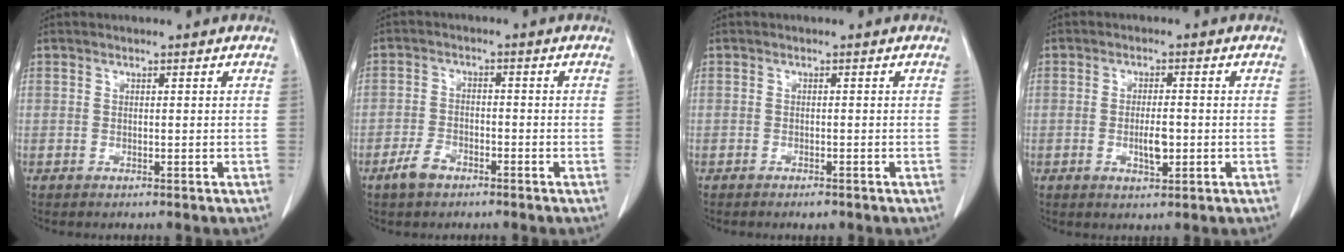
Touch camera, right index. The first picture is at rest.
{"total": 3.8, "force": [-2.6, 2.0, 1.8], "torque": [-0.036, 0.003, -0.046]}
{"total": 1.3, "force": [-1.0, 0.3, 0.7], "torque": [-0.013, -0.001, -0.010]}
{"total": 3.8, "force": [-0.9, 1.2, 3.5], "torque": [-0.066, -0.001, -0.010]}